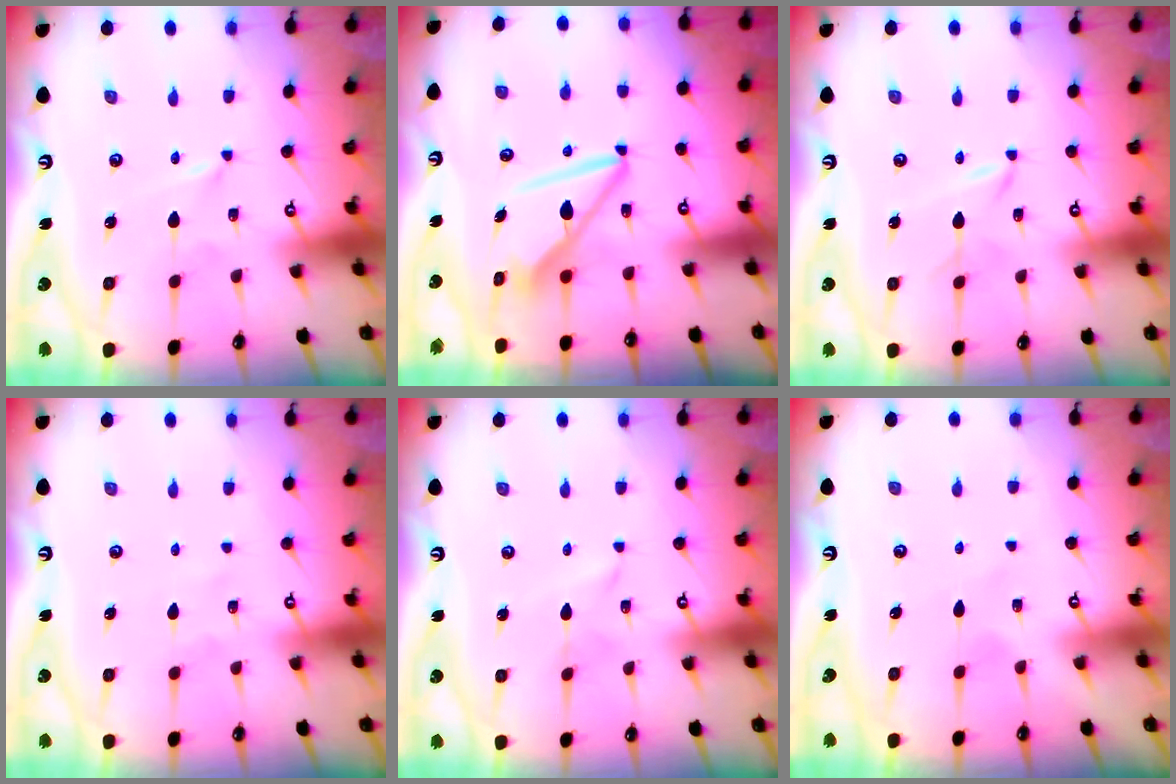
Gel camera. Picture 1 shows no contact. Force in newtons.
{"total": 9.2, "press": 9.2, "slide": 0.7}
{"total": 1.9, "press": 1.9, "slide": 0.3}
{"total": 2.7, "press": 2.7, "slide": 0.2}
{"total": 1.9, "press": 1.9, "slide": 0.2}
{"total": 3.3, "press": 3.3, "slide": 0.4}